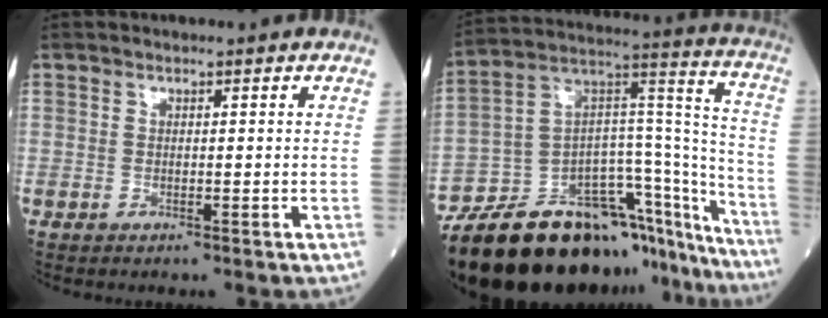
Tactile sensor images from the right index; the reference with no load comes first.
{"total": 36.8, "force": [-28.6, 10.8, 20.4], "torque": [-0.275, -0.005, -0.417]}